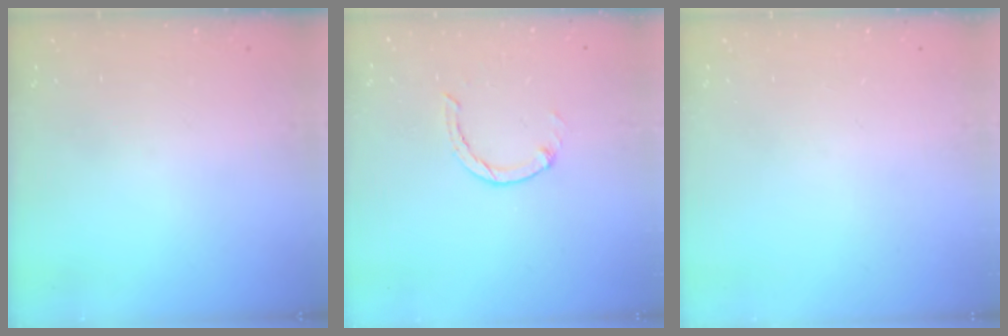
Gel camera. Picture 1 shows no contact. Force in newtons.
{"total": 1.0, "press": 0.9, "slide": 0.3}
{"total": 0.0}